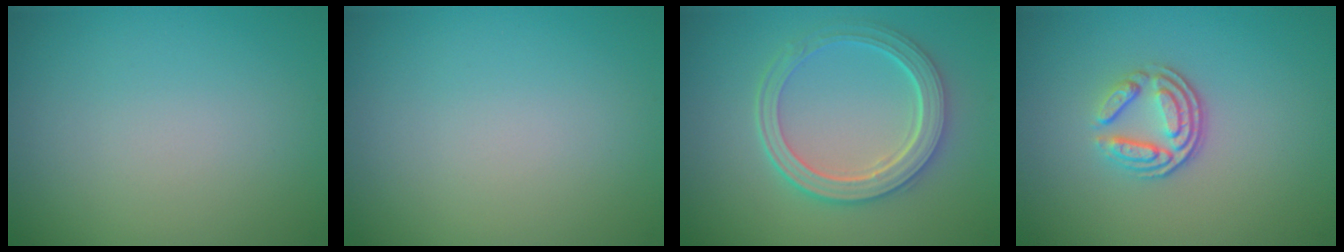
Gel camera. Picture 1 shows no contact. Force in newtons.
{"total": 0.0}
{"total": 4.6, "press": 3.7, "slide": 2.7}
{"total": 3.6, "press": 2.7, "slide": 2.4}